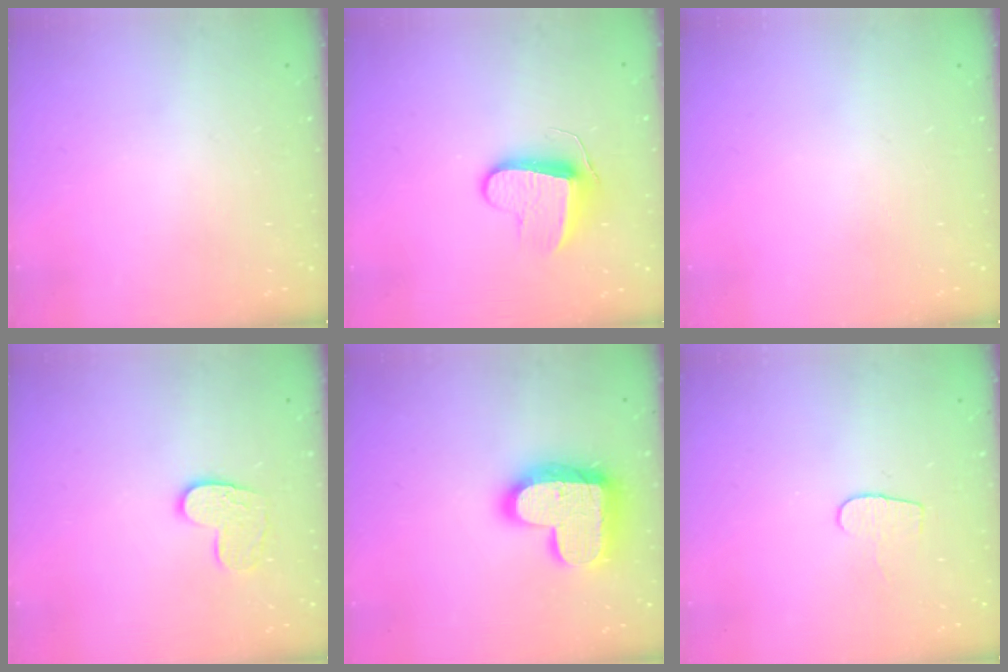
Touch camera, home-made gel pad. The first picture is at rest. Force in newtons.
{"total": 9.0, "press": 9.0, "slide": 0.2}
{"total": 0.0}
{"total": 9.5, "press": 9.5, "slide": 0.6}
{"total": 19.9, "press": 19.9, "slide": 1.3}
{"total": 5.4, "press": 5.4, "slide": 0.6}